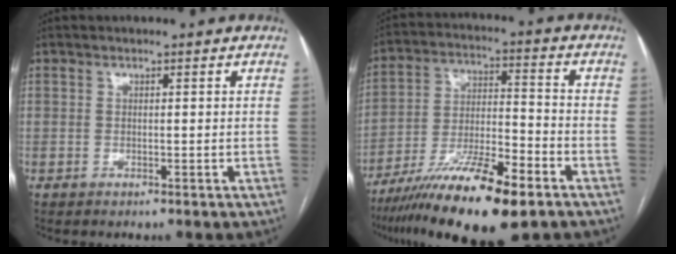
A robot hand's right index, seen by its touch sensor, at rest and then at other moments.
{"total": 17.2, "force": [-11.2, 3.1, 12.6], "torque": [-0.223, -0.027, -0.197]}